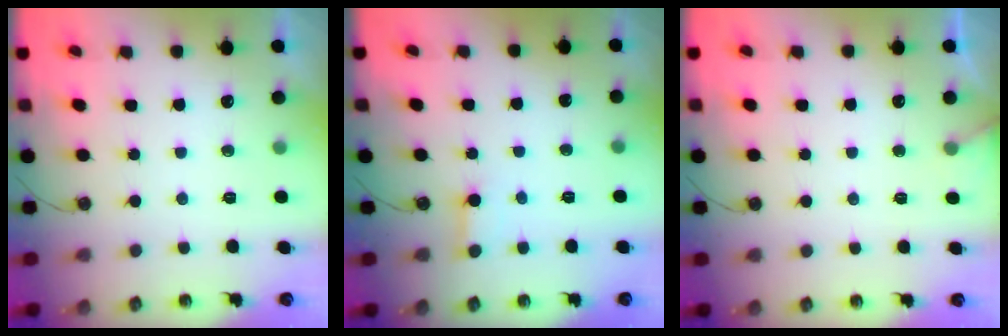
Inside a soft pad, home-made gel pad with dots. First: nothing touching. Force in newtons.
{"total": 2.2, "press": 2.2, "slide": 0.1}
{"total": 5.8, "press": 5.8, "slide": 0.4}